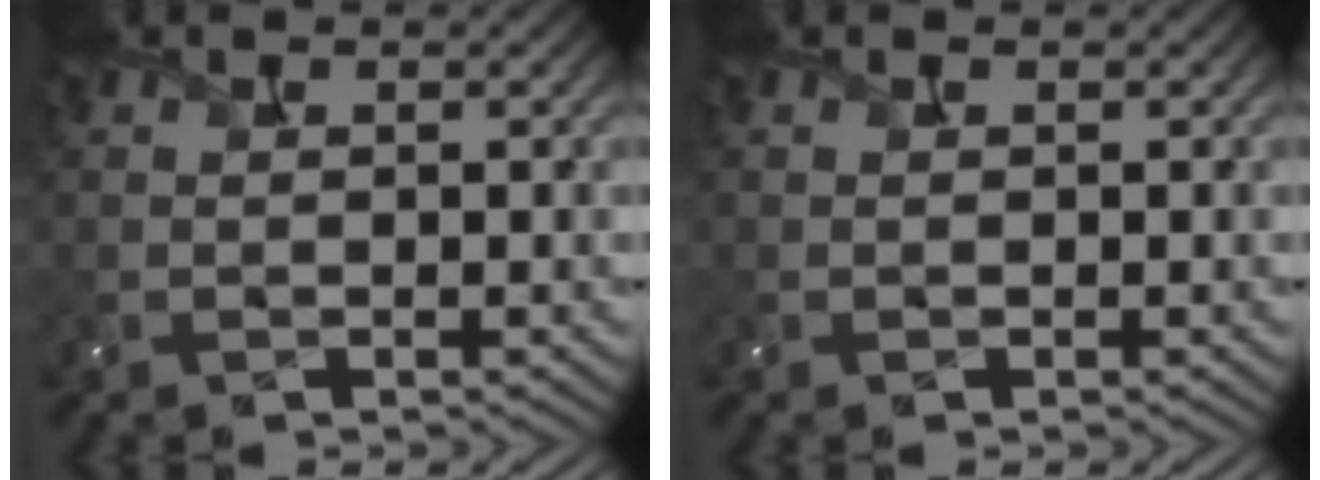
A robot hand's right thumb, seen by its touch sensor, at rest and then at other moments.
{"total": 0.0}